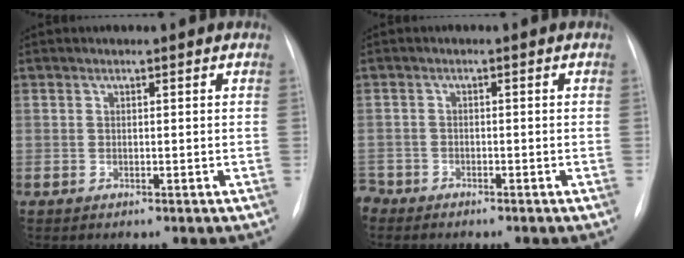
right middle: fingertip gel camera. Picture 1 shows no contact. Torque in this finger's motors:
{"motor_torque": [0.56, -0.53, 0.08, 0.00]}